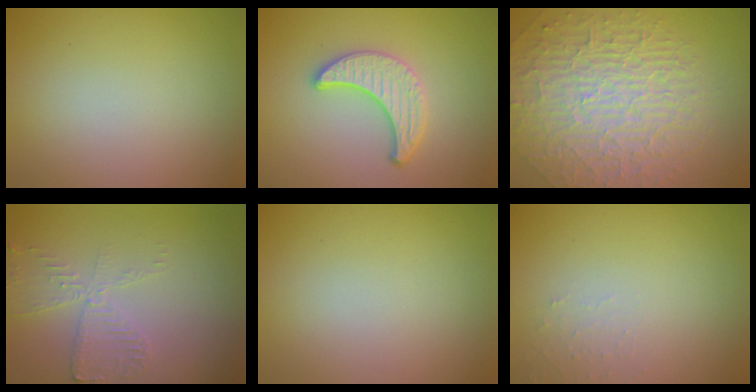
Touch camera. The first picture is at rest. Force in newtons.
{"total": 3.3, "press": 3.1, "slide": 1.3}
{"total": 9.9, "press": 6.5, "slide": 7.5}
{"total": 3.1, "press": 2.8, "slide": 1.3}
{"total": 0.0}
{"total": 1.1, "press": 1.0, "slide": 0.2}